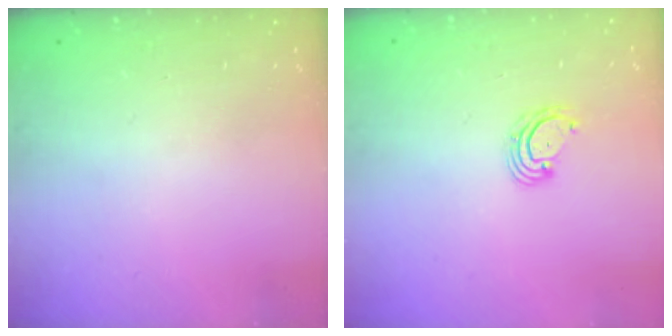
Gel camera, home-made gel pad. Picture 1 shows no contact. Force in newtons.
{"total": 2.9, "press": 2.9, "slide": 0.1}